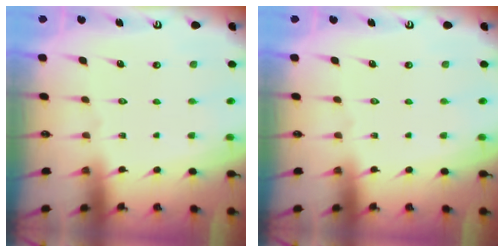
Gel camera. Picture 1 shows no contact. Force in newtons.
{"total": 0.0}